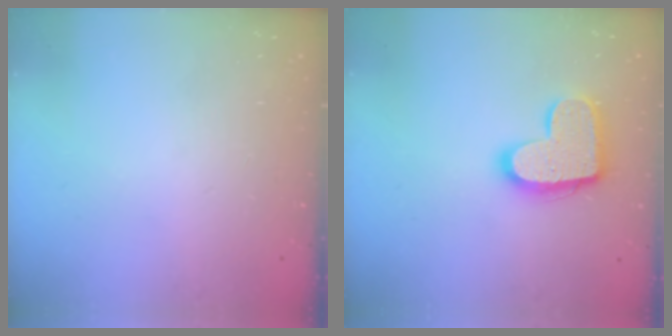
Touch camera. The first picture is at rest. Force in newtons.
{"total": 15.5, "press": 15.4, "slide": 1.0}